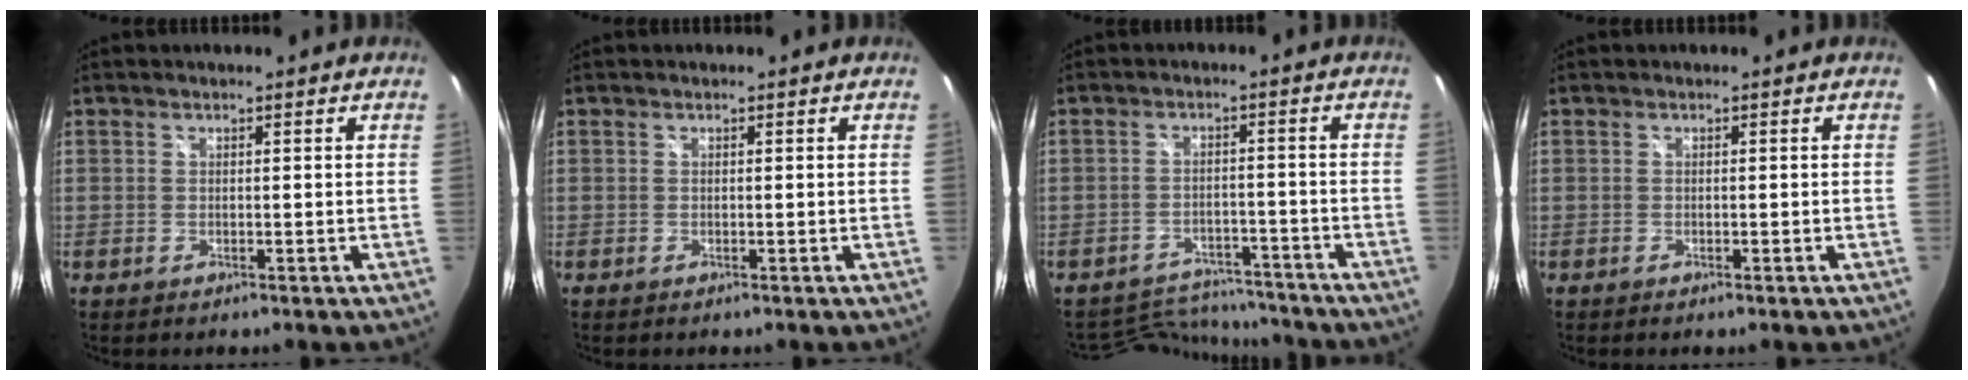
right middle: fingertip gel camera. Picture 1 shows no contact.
{"total": 0.0}
{"total": 11.0, "force": [-10.5, 3.0, 1.5], "torque": [-0.044, 0.019, -0.148]}
{"total": 0.5, "force": [-0.4, 0.2, 0.3], "torque": [-0.005, -0.002, -0.008]}